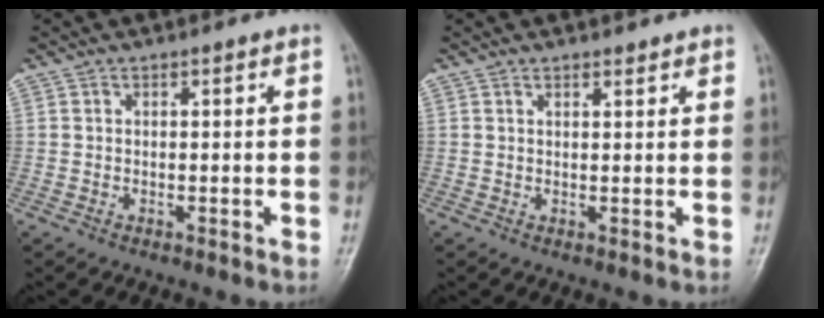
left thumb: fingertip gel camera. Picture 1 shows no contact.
{"total": 1.3, "force": [1.1, 0.5, 0.4], "torque": [0.001, -0.008, 0.016]}